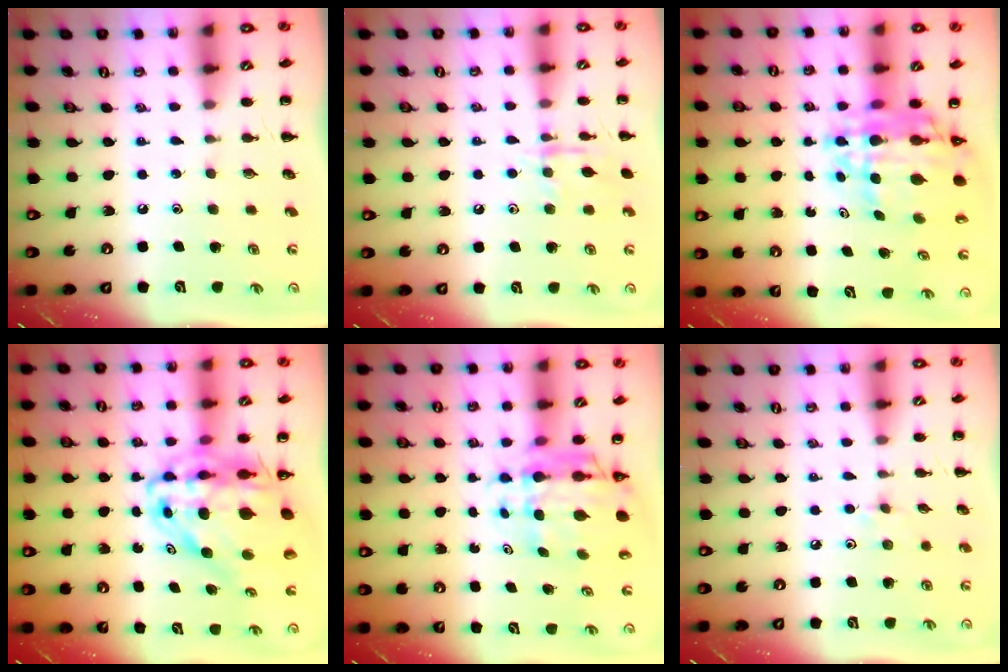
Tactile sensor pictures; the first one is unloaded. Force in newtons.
{"total": 9.1, "press": 9.1, "slide": 0.7}
{"total": 12.0, "press": 11.4, "slide": 3.8}
{"total": 15.5, "press": 14.8, "slide": 4.6}
{"total": 8.1, "press": 7.8, "slide": 2.4}
{"total": 4.8, "press": 4.5, "slide": 1.8}